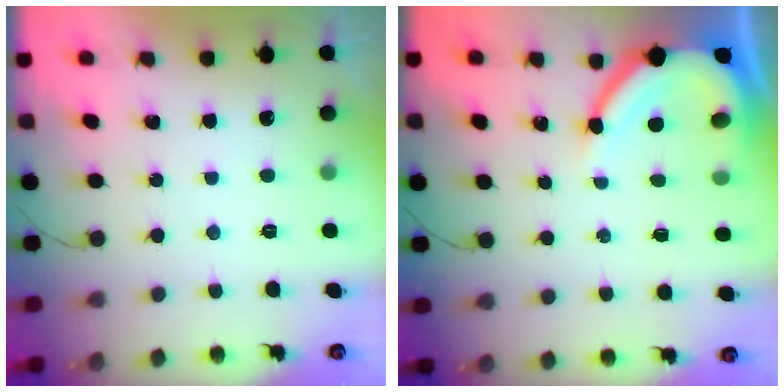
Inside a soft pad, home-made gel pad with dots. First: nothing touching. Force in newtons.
{"total": 8.5, "press": 8.5, "slide": 0.7}